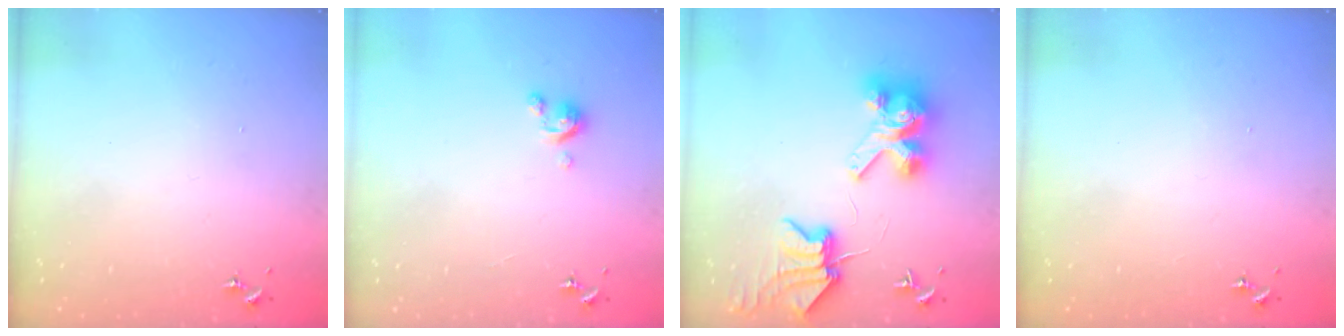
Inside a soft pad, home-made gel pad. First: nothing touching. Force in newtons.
{"total": 3.8, "press": 3.8, "slide": 0.3}
{"total": 10.2, "press": 10.1, "slide": 1.4}
{"total": 0.0}